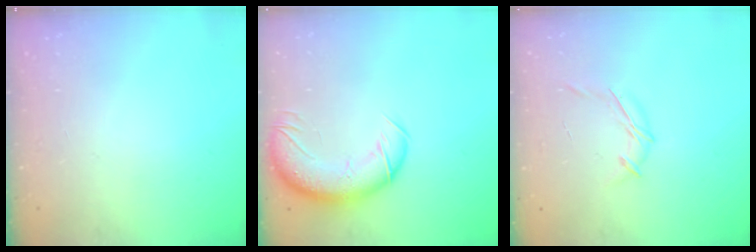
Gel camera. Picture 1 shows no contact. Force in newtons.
{"total": 13.3, "press": 12.8, "slide": 3.6}
{"total": 6.8, "press": 6.7, "slide": 0.9}